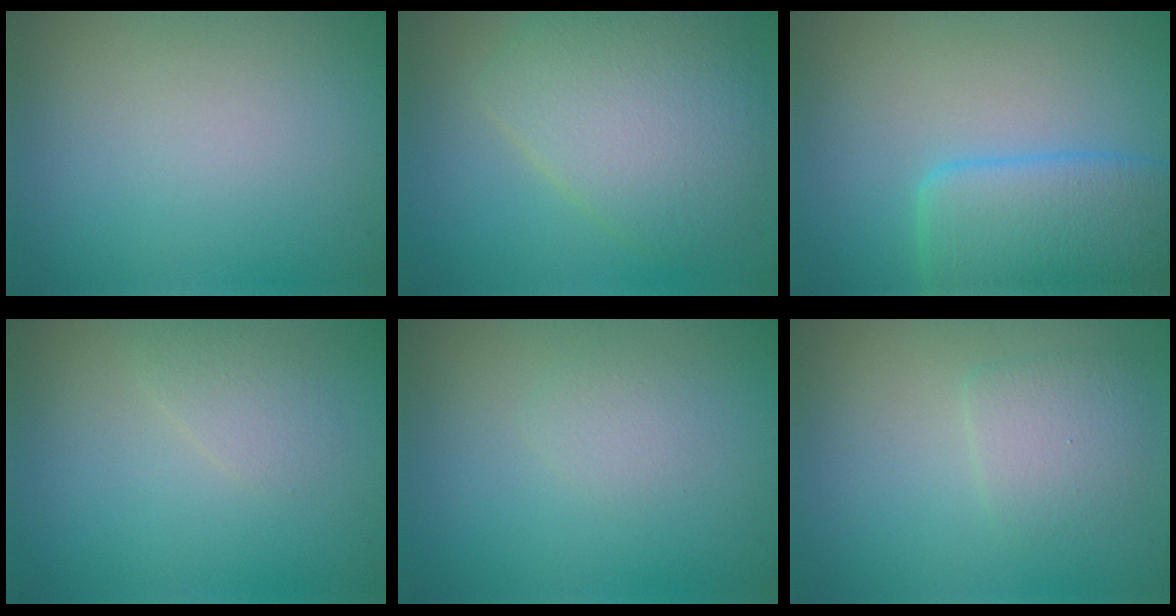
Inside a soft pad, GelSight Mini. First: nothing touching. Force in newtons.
{"total": 6.4, "press": 6.4, "slide": 0.3}
{"total": 6.3, "press": 6.3, "slide": 0.4}
{"total": 1.4, "press": 1.4, "slide": 0.0}
{"total": 1.1, "press": 1.1, "slide": 0.0}
{"total": 2.3, "press": 2.3, "slide": 0.1}